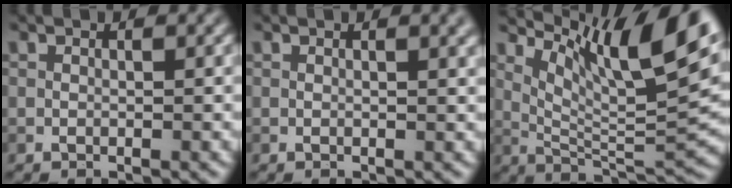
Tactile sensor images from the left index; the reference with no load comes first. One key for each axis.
{"total": 2.0, "fx": 1.0, "fy": 0.8, "fz": 1.5, "tx": -0.006, "ty": 0.006, "tz": 0.008}
{"total": 11.1, "fx": 5.9, "fy": 2.4, "fz": 9.0, "tx": -0.146, "ty": 0.002, "tz": 0.119}